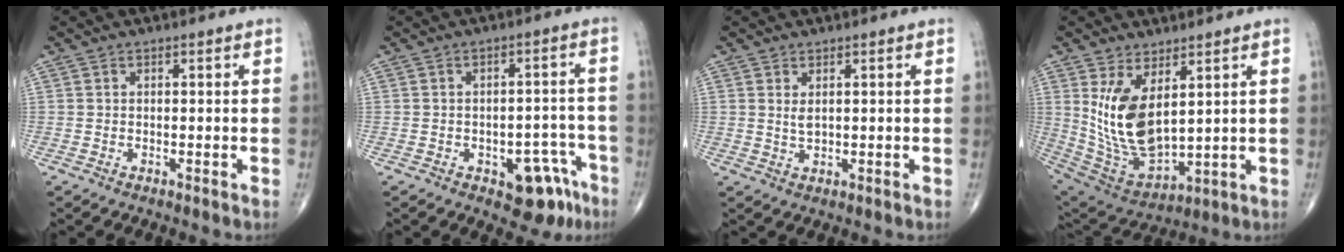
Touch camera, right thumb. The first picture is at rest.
{"total": 8.8, "force": [-4.6, 4.6, 5.9], "torque": [-0.036, 0.040, -0.052]}
{"total": 1.7, "force": [0.6, 0.8, 1.4], "torque": [-0.022, -0.006, 0.015]}
{"total": 14.2, "force": [4.0, 7.2, 11.6], "torque": [-0.208, -0.030, 0.103]}